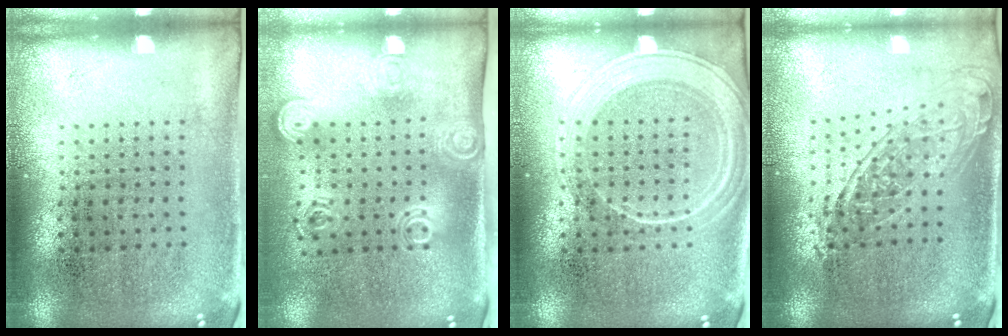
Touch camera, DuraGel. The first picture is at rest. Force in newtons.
{"total": 2.0, "press": 1.5, "slide": 1.3}
{"total": 1.8, "press": 1.8, "slide": 0.2}
{"total": 1.8, "press": 1.4, "slide": 1.1}